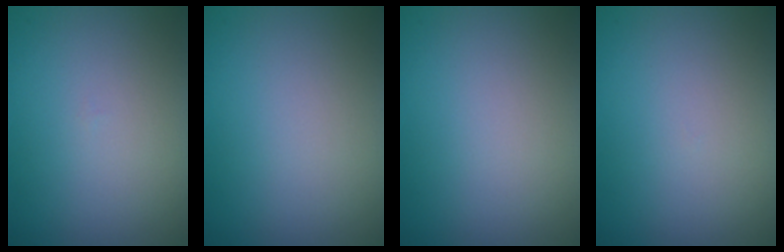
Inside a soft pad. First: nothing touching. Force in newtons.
{"total": 0.0}
{"total": 0.0}
{"total": 0.0}